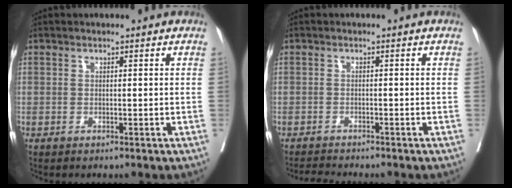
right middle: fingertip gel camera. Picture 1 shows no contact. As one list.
[{"total": 2.7, "force": [-2.6, -0.3, 0.5], "torque": [-0.009, -0.013, -0.042]}]